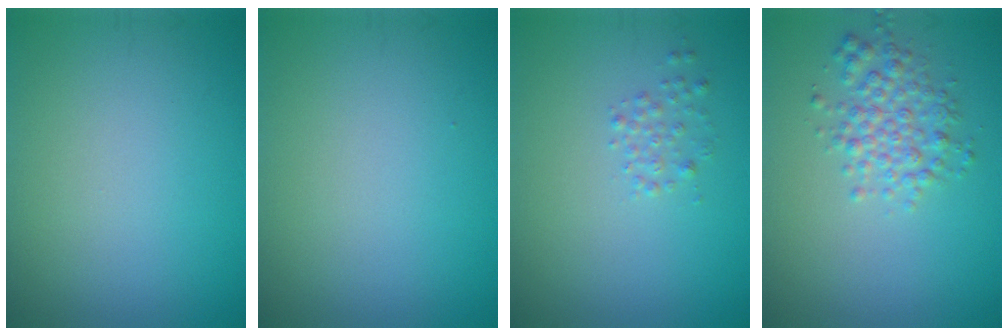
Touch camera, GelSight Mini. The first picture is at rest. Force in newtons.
{"total": 0.0}
{"total": 1.1, "press": 1.1, "slide": 0.0}
{"total": 3.1, "press": 3.1, "slide": 0.1}